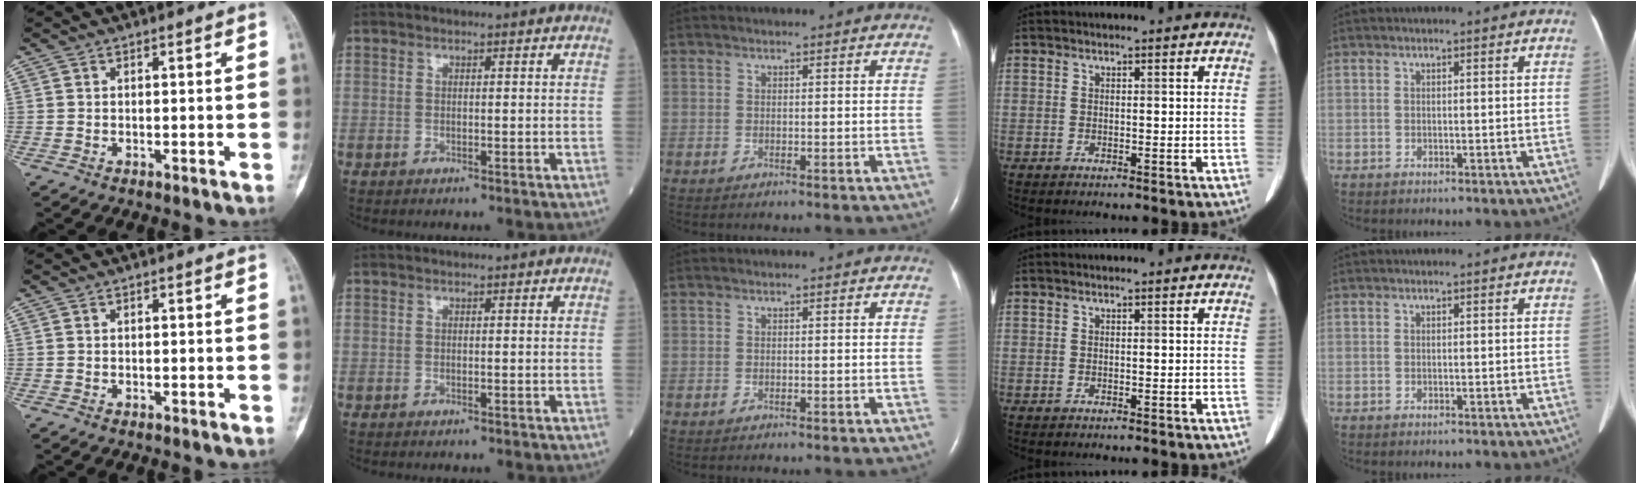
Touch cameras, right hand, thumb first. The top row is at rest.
{}